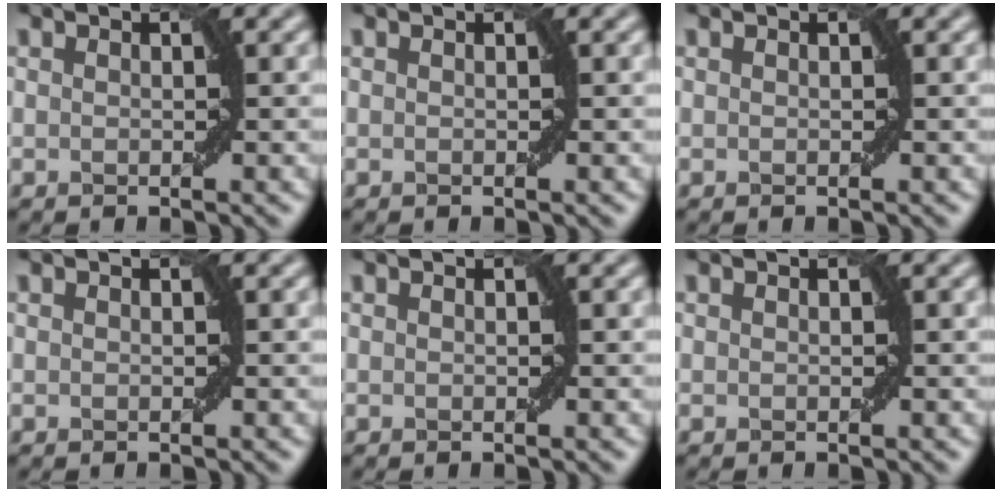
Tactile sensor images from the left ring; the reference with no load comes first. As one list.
[{"total": 0.0}, {"total": 0.0}, {"total": 0.0}, {"total": 0.0}, {"total": 0.0}]